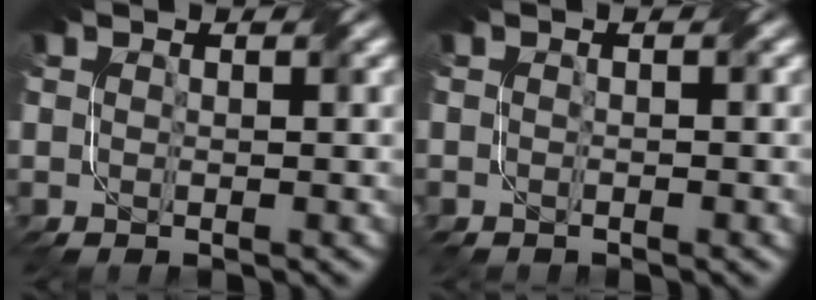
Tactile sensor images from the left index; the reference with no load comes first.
{"total": 1.8, "force": [-1.6, -0.5, -0.6], "torque": [0.011, -0.003, -0.009]}